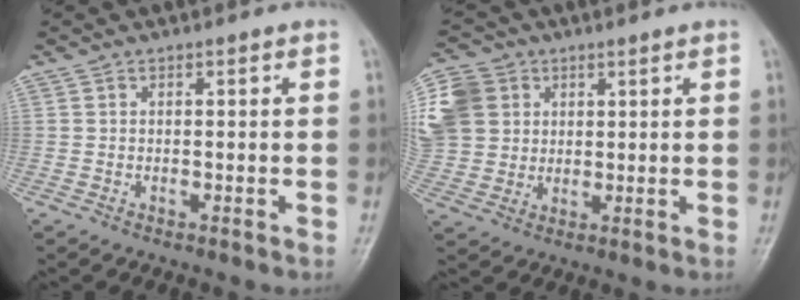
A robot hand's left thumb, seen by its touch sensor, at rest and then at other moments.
{"total": 15.6, "force": [4.6, 13.2, 7.1], "torque": [-0.172, 0.027, 0.091]}